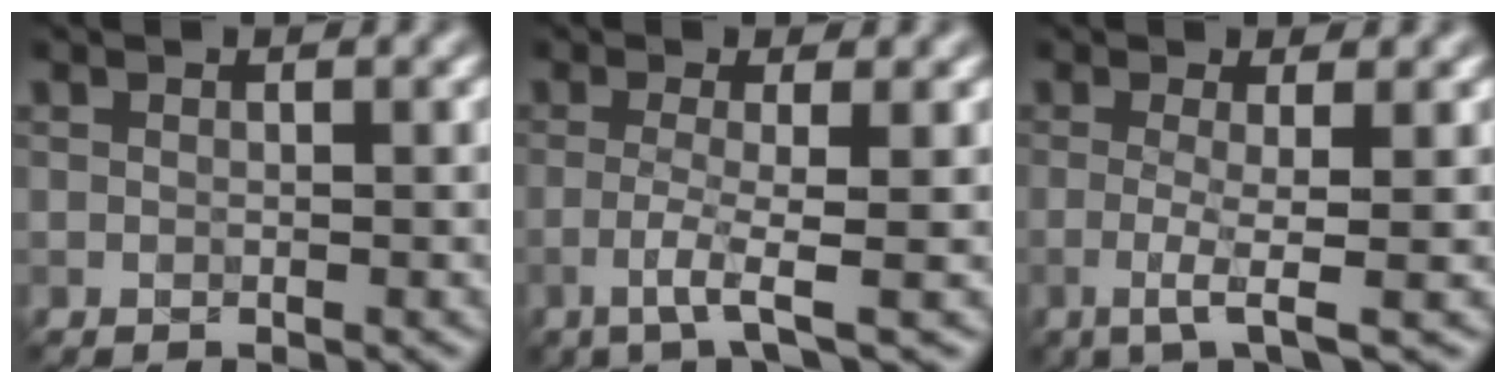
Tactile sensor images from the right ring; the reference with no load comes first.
{"total": 3.1, "force": [-1.1, 0.3, 2.9], "torque": [-0.055, 0.001, -0.034]}
{"total": 3.2, "force": [-0.7, 0.5, 3.1], "torque": [-0.060, -0.004, -0.021]}